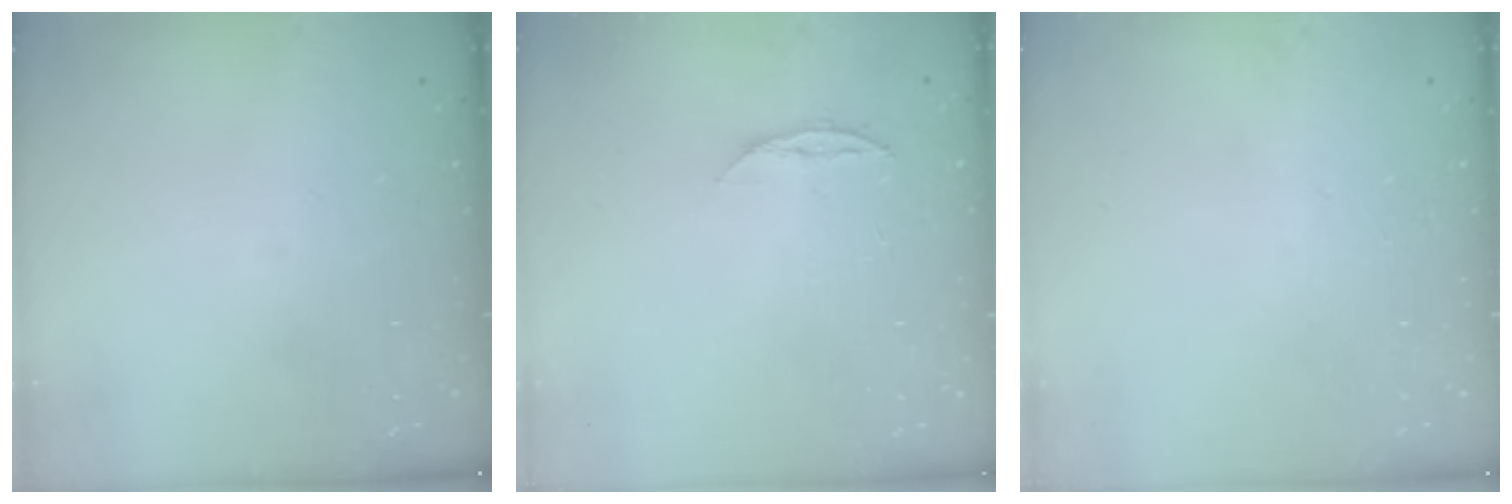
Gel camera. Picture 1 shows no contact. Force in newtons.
{"total": 5.1, "press": 5.1, "slide": 0.7}
{"total": 0.0}